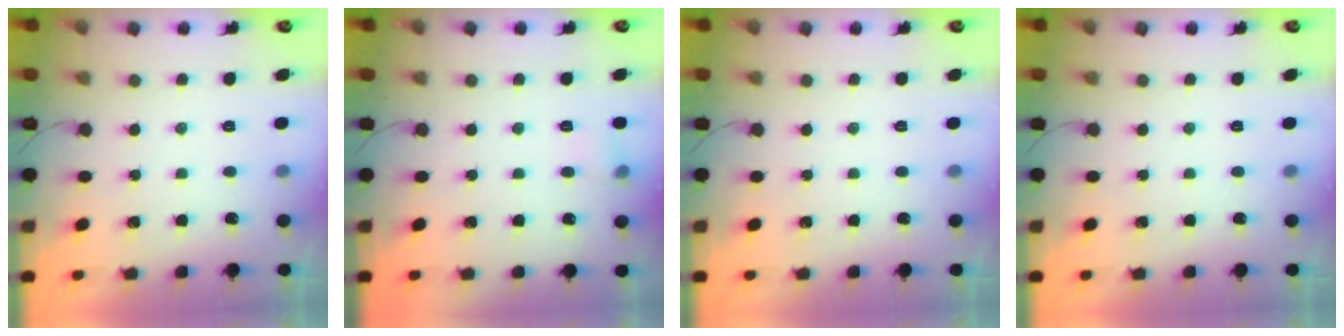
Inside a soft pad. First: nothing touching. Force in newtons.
{"total": 5.0, "press": 4.8, "slide": 1.6}
{"total": 0.0}
{"total": 0.0}